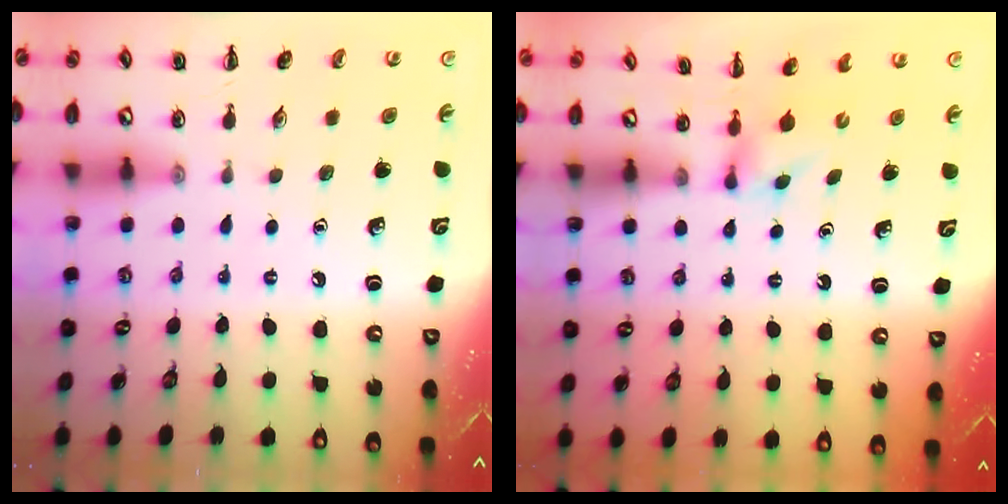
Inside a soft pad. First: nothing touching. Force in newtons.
{"total": 2.5, "press": 2.3, "slide": 0.9}